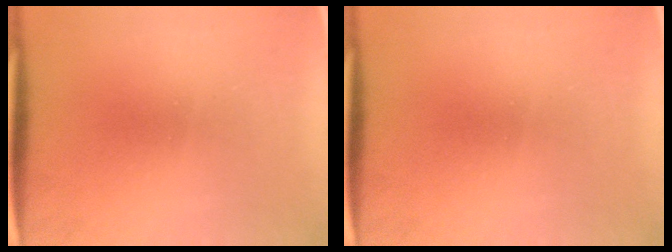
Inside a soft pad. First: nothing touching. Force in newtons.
{"total": 0.0}